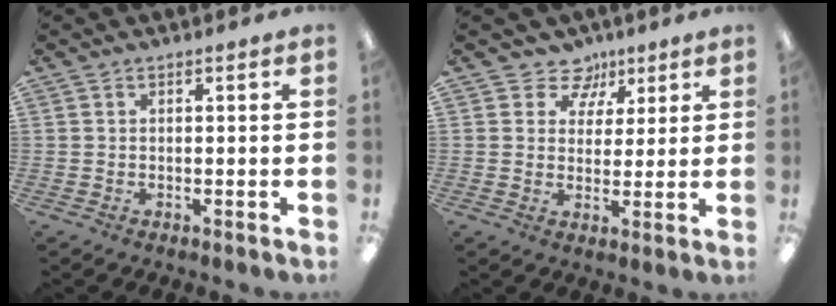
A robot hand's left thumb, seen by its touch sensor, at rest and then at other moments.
{"total": 7.5, "force": [4.4, 5.8, 1.6], "torque": [-0.019, -0.023, 0.079]}